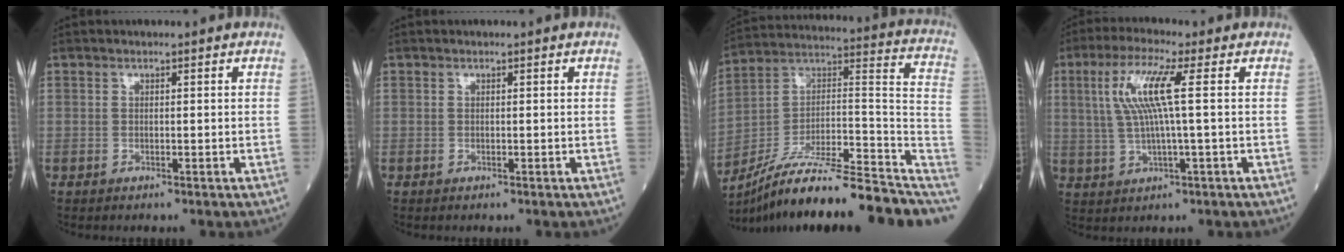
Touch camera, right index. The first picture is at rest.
{"total": 0.0}
{"total": 28.7, "force": [-23.2, 1.9, 16.8], "torque": [-0.184, 0.006, -0.361]}
{"total": 8.3, "force": [1.8, -0.1, 8.1], "torque": [-0.176, 0.012, 0.037]}